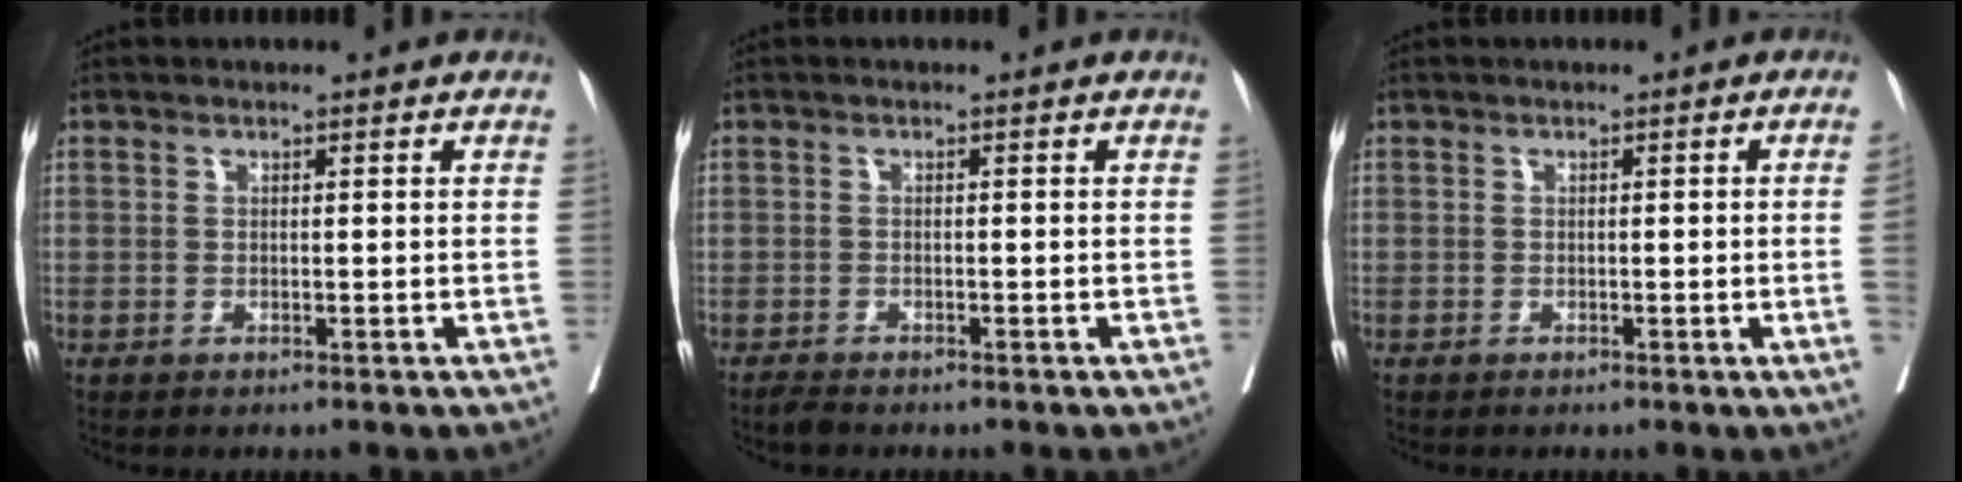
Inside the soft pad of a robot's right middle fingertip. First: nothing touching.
{"total": 1.7, "force": [-1.6, 0.1, 0.5], "torque": [-0.017, -0.006, -0.026]}
{"total": 2.0, "force": [-0.3, -0.8, 1.8], "torque": [-0.021, -0.005, -0.002]}